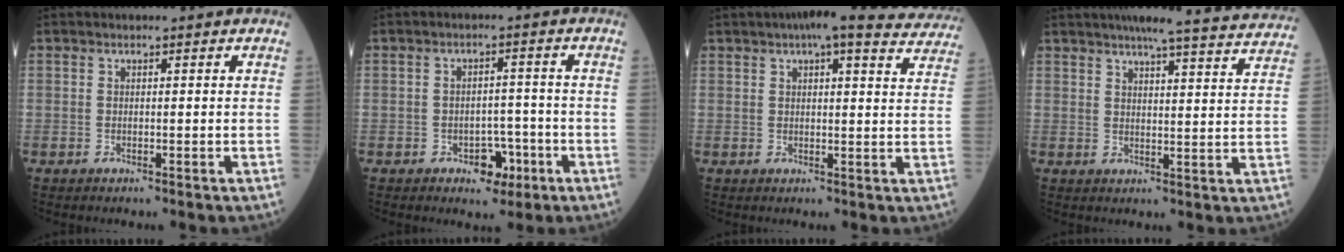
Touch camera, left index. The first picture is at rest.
{"total": 4.4, "force": [-2.3, 2.8, 2.5], "torque": [-0.024, 0.011, -0.031]}
{"total": 14.1, "force": [12.5, 2.5, 6.1], "torque": [-0.061, 0.020, 0.132]}
{"total": 18.6, "force": [17.2, 0.4, 7.1], "torque": [-0.092, -0.025, 0.198]}